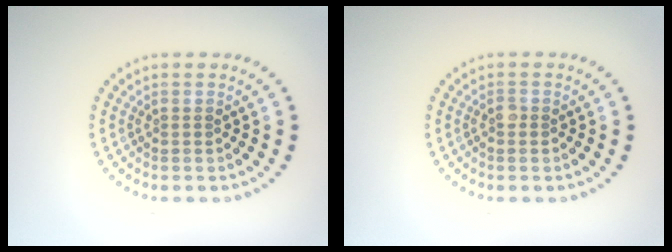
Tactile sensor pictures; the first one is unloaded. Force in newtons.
{"total": 0.6, "press": 0.5, "slide": 0.3}